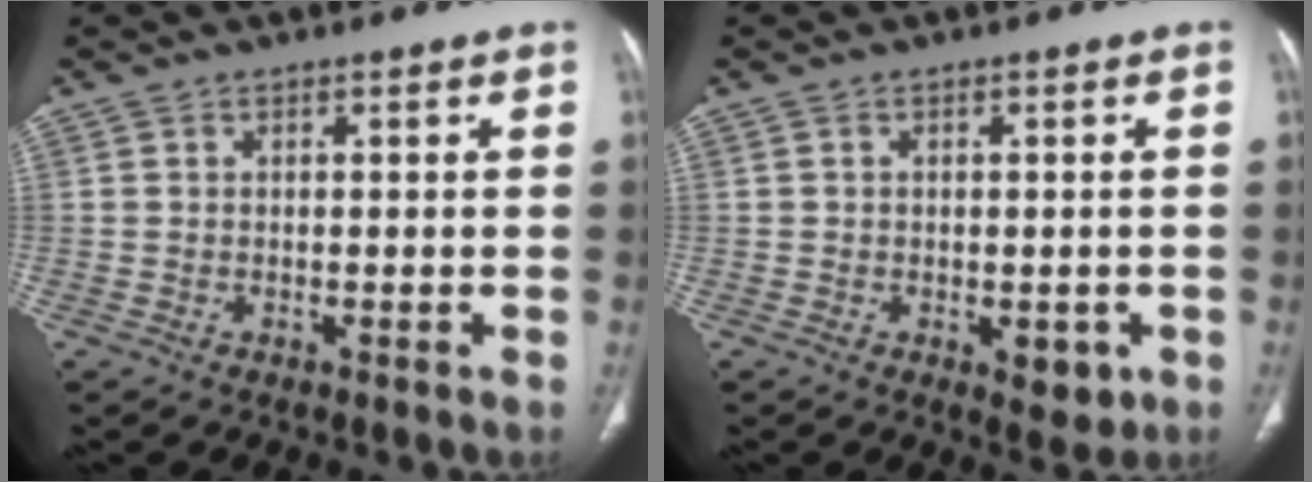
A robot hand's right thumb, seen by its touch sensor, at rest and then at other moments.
{"total": 4.4, "force": [-1.4, 2.5, 3.3], "torque": [-0.023, -0.002, -0.012]}